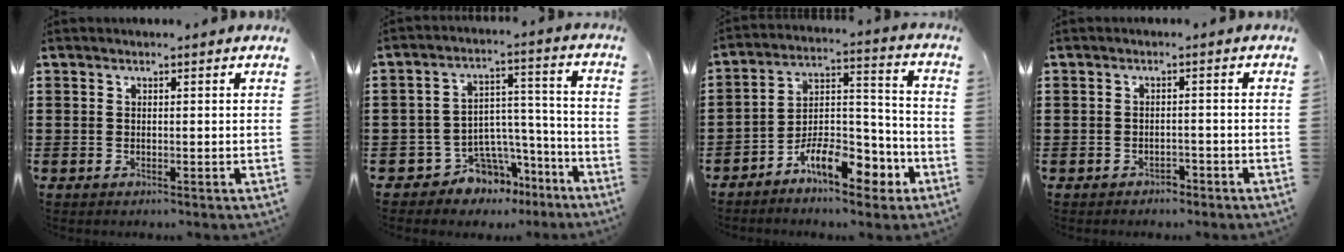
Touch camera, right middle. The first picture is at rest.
{"total": 7.4, "force": [-5.8, 4.4, 1.5], "torque": [-0.030, 0.021, -0.103]}
{"total": 9.5, "force": [-6.3, 4.1, 5.8], "torque": [-0.099, 0.021, -0.114]}
{"total": 1.6, "force": [-1.4, 0.6, -0.1], "torque": [-0.004, 0.004, -0.033]}